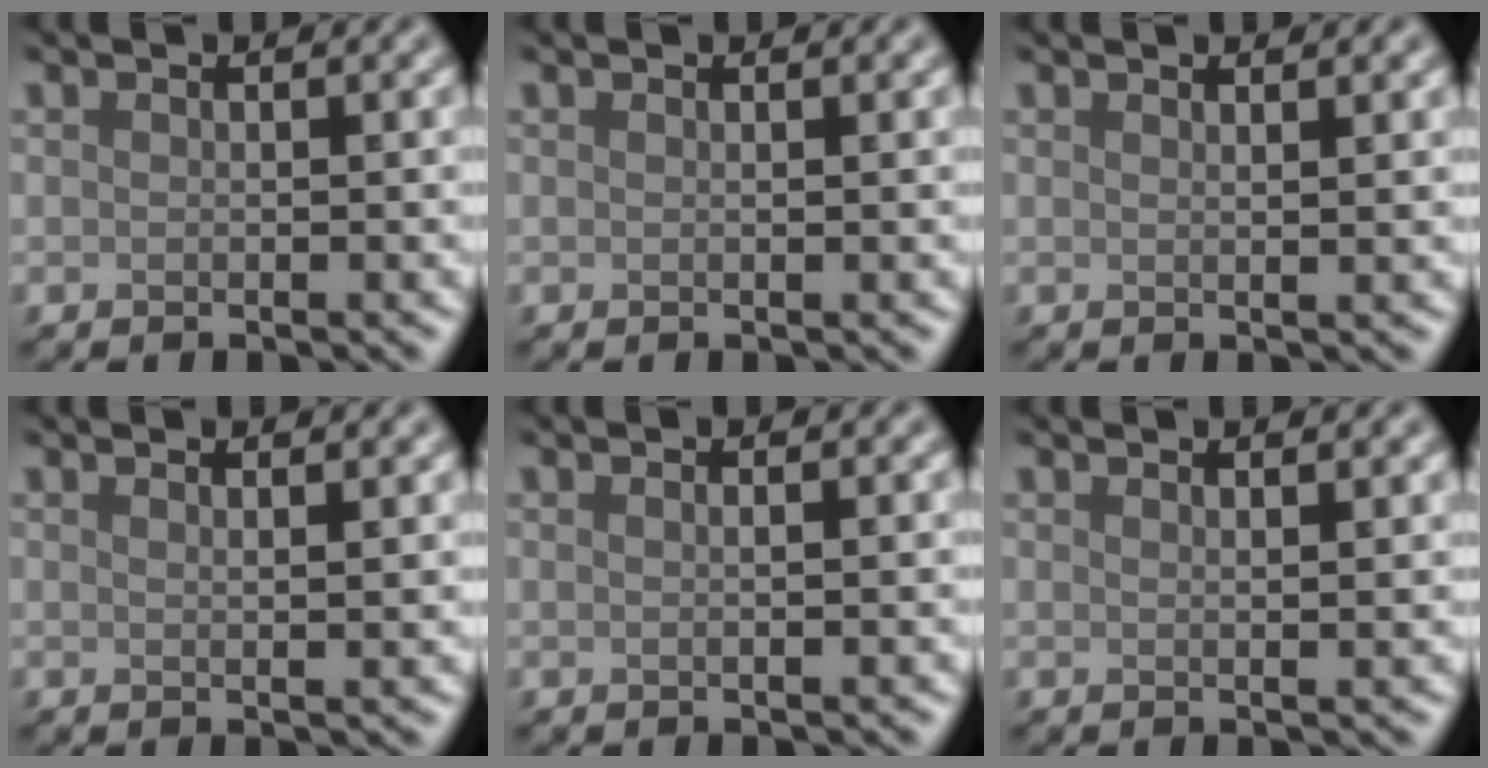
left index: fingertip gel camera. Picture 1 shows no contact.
{"total": 0.8, "force": [0.4, 0.3, 0.7], "torque": [-0.002, 0.003, 0.001]}
{"total": 1.9, "force": [1.1, 0.6, 1.4], "torque": [-0.013, 0.003, 0.002]}
{"total": 2.3, "force": [1.1, 0.8, 1.9], "torque": [-0.021, 0.005, -0.004]}
{"total": 1.8, "force": [0.5, 0.7, 1.5], "torque": [-0.008, -0.003, -0.008]}
{"total": 2.2, "force": [1.2, 0.7, 1.6], "torque": [-0.014, 0.005, -0.001]}